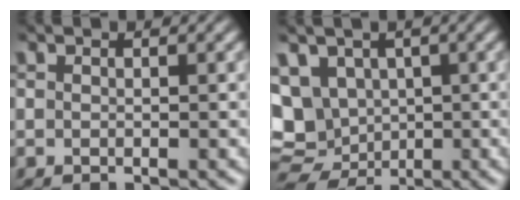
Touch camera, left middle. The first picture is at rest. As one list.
[{"total": 10.3, "force": [0.3, 8.8, 5.4], "torque": [-0.096, 0.009, -0.013]}]